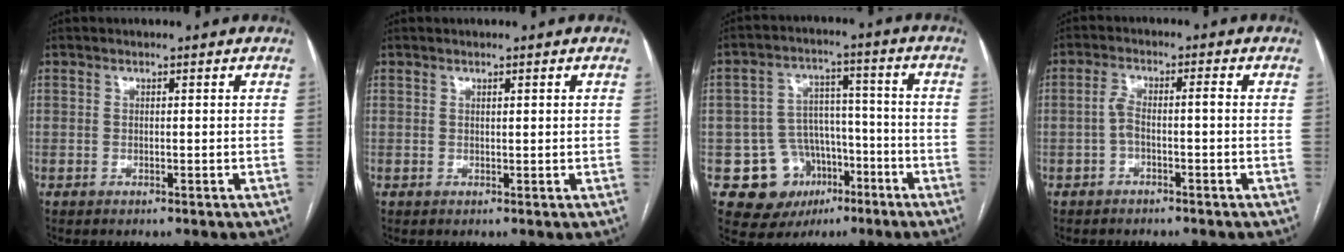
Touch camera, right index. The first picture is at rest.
{"total": 0.6, "force": [0.4, 0.1, 0.5], "torque": [-0.012, 0.002, 0.005]}
{"total": 11.1, "force": [-4.5, 9.6, 3.2], "torque": [-0.046, 0.040, -0.056]}
{"total": 3.4, "force": [-0.9, 0.9, 3.2], "torque": [-0.066, 0.020, -0.016]}